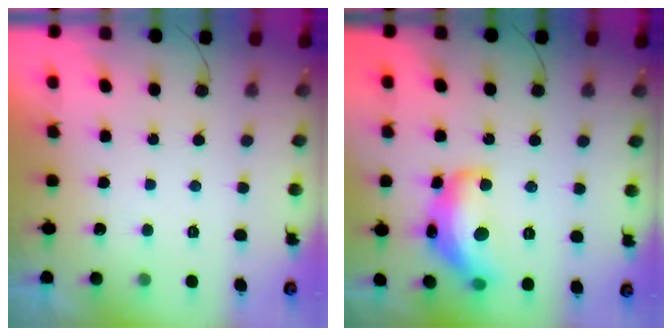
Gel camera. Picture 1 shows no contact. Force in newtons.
{"total": 17.2, "press": 17.2, "slide": 0.9}